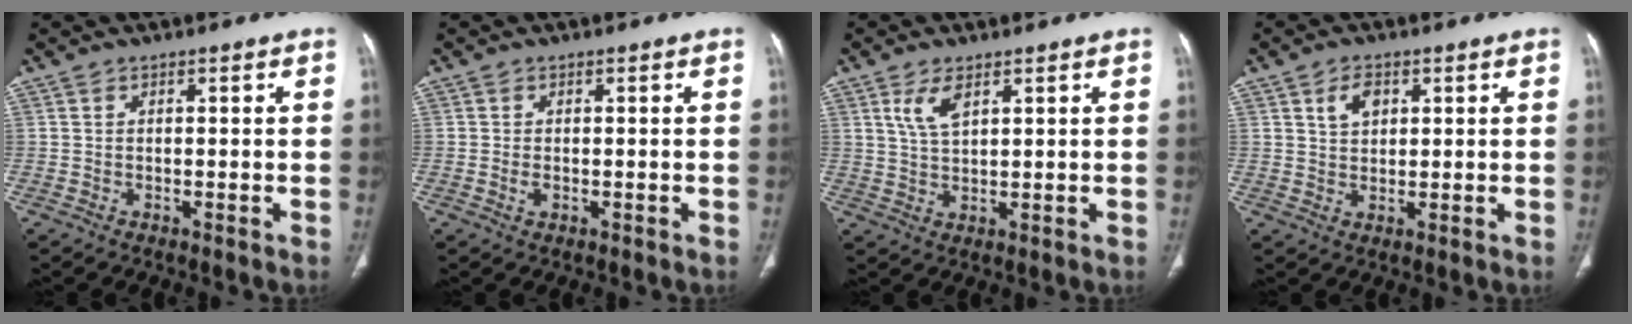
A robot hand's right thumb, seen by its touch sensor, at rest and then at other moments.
{"total": 1.2, "force": [-0.3, 0.7, 0.9], "torque": [-0.020, -0.001, -0.005]}
{"total": 4.6, "force": [2.4, 2.0, 3.4], "torque": [-0.067, -0.009, 0.053]}
{"total": 4.1, "force": [1.8, 2.7, 2.5], "torque": [-0.033, -0.006, 0.033]}